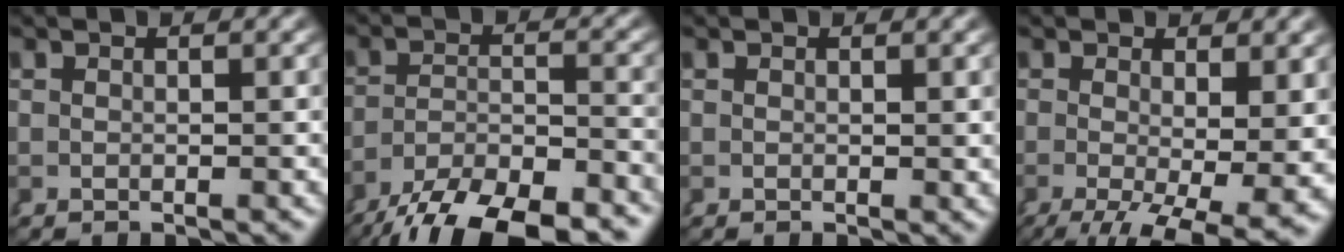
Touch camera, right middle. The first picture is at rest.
{"total": 8.7, "force": [-6.7, 3.0, 4.7], "torque": [-0.065, -0.021, -0.093]}
{"total": 0.0}
{"total": 9.2, "force": [-4.3, 3.7, 7.2], "torque": [-0.114, -0.059, -0.036]}